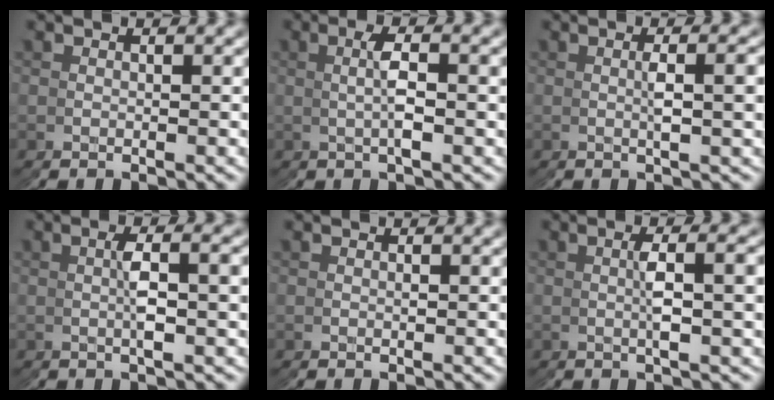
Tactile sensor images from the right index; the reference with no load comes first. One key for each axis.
{"total": 2.5, "fx": 0.4, "fy": -0.7, "fz": 2.3, "tx": -0.036, "ty": 0.016, "tz": 0.002}
{"total": 2.2, "fx": 0.2, "fy": -1.2, "fz": 1.9, "tx": -0.033, "ty": 0.012, "tz": 0.005}
{"total": 2.5, "fx": 0.2, "fy": -0.9, "fz": 2.3, "tx": -0.040, "ty": 0.014, "tz": 0.003}
{"total": 0.6, "fx": 0.1, "fy": 0.2, "fz": 0.5, "tx": -0.005, "ty": 0.000, "tz": 0.001}
{"total": 2.6, "fx": 0.3, "fy": -1.3, "fz": 2.3, "tx": -0.039, "ty": 0.016, "tz": 0.005}